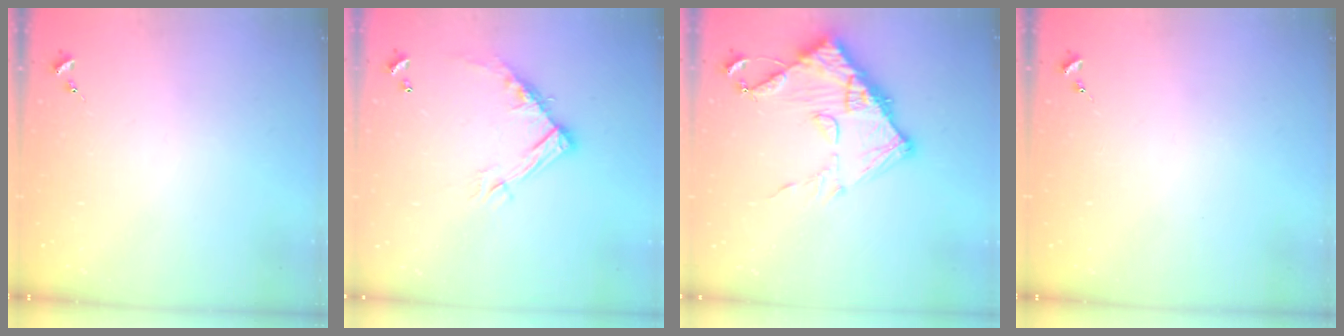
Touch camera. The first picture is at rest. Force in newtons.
{"total": 13.2, "press": 13.1, "slide": 0.8}
{"total": 14.5, "press": 14.5, "slide": 1.4}
{"total": 0.0}